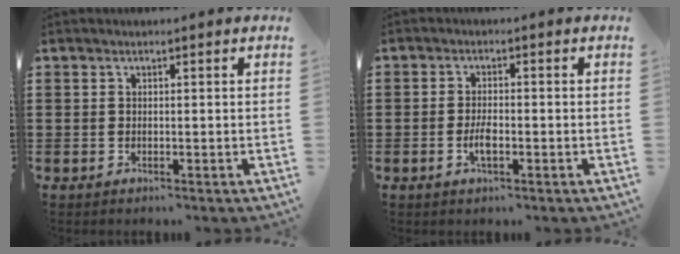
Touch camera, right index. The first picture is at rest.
{"total": 3.0, "force": [-1.1, 0.7, 2.7], "torque": [-0.056, -0.005, -0.021]}